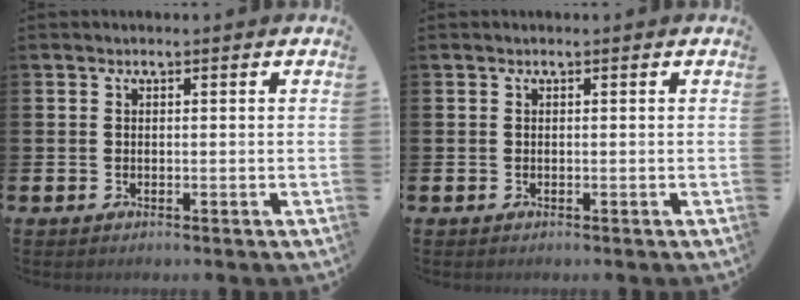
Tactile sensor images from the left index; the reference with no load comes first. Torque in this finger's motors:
{"motor_torque": [0.00, 0.00, 0.00, 0.00]}